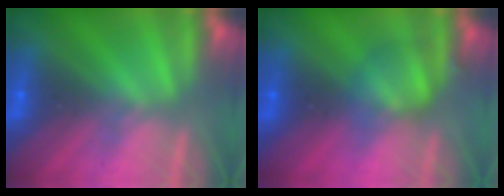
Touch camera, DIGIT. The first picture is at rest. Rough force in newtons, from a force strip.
{"total": 2.5}